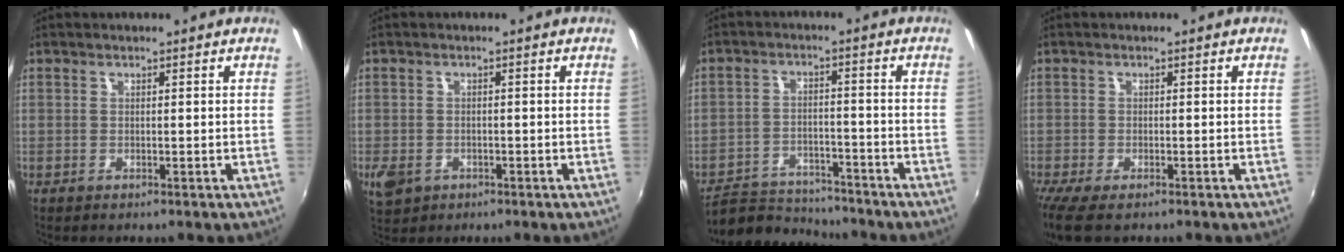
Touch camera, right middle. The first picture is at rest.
{"total": 4.9, "force": [-2.1, 3.7, 2.4], "torque": [-0.055, -0.009, -0.034]}
{"total": 10.3, "force": [-9.5, 3.5, 2.0], "torque": [-0.061, 0.011, -0.146]}
{"total": 6.2, "force": [-4.7, 1.6, 3.7], "torque": [-0.087, -0.033, -0.084]}